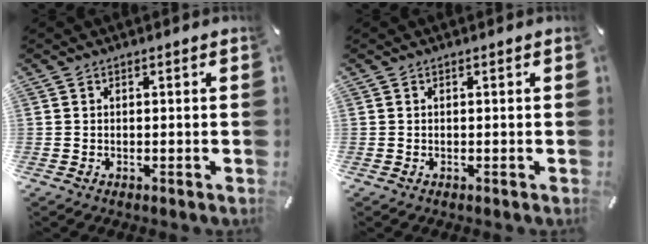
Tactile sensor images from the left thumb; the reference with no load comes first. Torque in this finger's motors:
{"motor_torque": [0.00, 0.00, 0.00, 0.00, 0.00]}